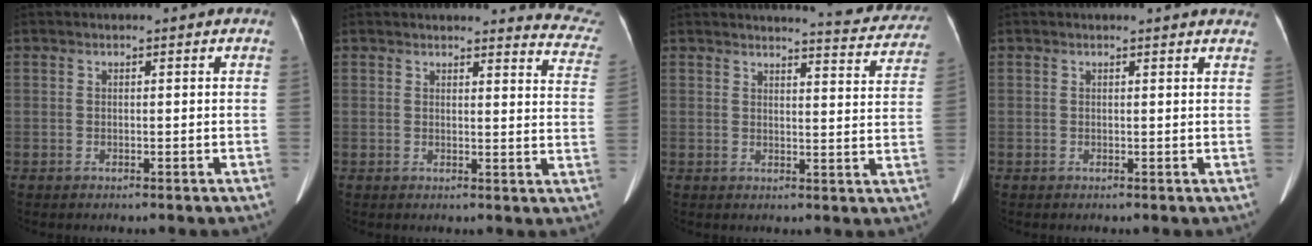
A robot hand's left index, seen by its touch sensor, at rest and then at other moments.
{"total": 9.9, "force": [9.9, 1.2, 0.7], "torque": [0.029, -0.065, 0.070]}
{"total": 10.5, "force": [10.2, 1.1, 2.3], "torque": [-0.017, -0.035, 0.099]}
{"total": 5.6, "force": [5.5, 0.4, 1.1], "torque": [-0.008, -0.002, 0.035]}